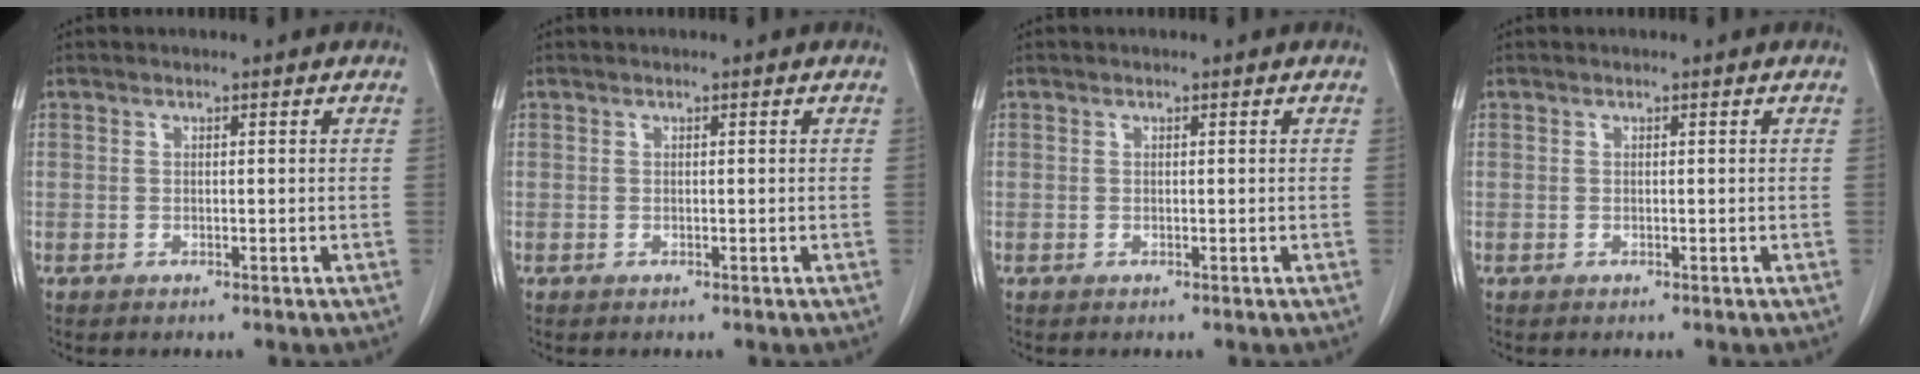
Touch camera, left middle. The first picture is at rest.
{"total": 0.0}
{"total": 0.0}
{"total": 0.0}